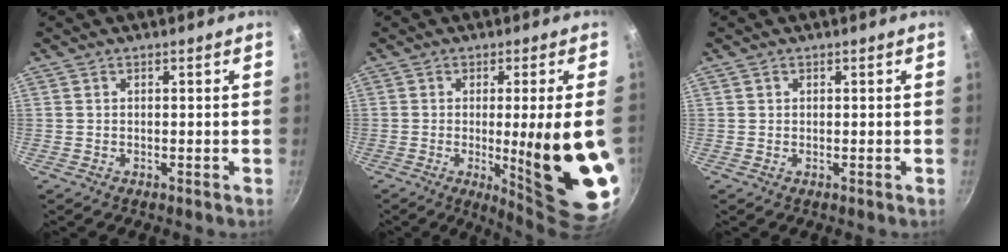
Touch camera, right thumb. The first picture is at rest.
{"total": 17.2, "force": [-2.3, 1.9, 17.0], "torque": [-0.229, -0.018, -0.016]}
{"total": 0.5, "force": [0.2, 0.5, 0.1], "torque": [0.000, 0.002, 0.002]}